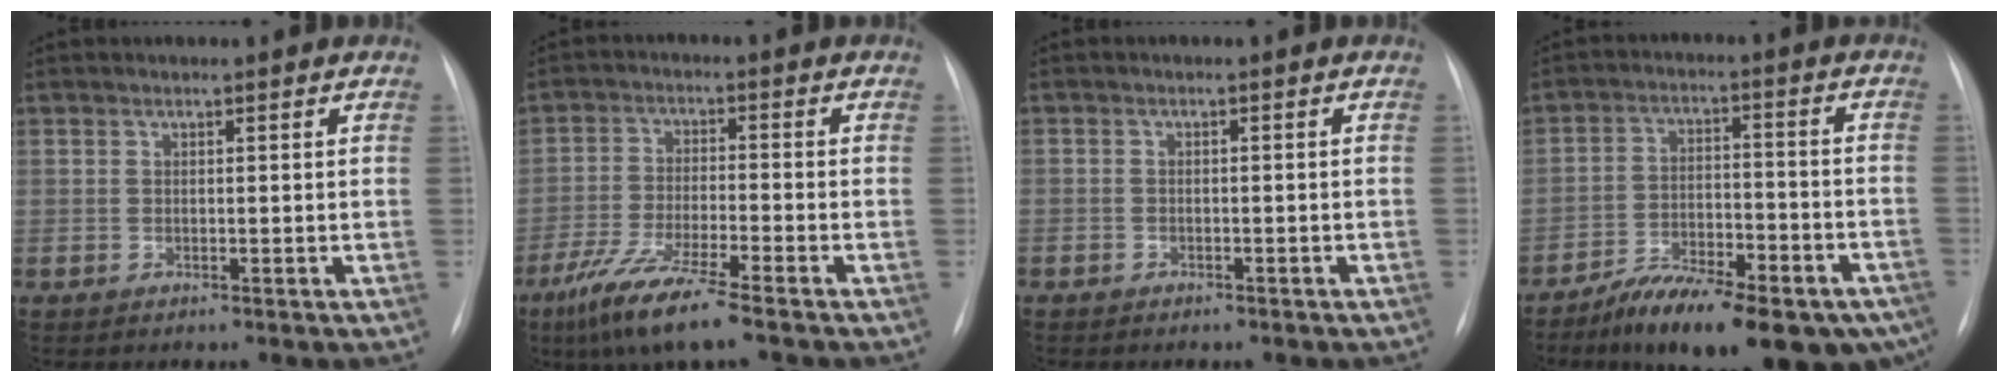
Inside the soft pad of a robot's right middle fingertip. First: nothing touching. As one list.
[{"total": 9.3, "force": [-6.4, 0.1, 6.7], "torque": [-0.140, -0.030, -0.122]}, {"total": 2.2, "force": [-1.7, 1.1, 0.7], "torque": [-0.016, 0.002, -0.018]}, {"total": 19.5, "force": [-13.8, 6.4, 12.1], "torque": [-0.127, 0.022, -0.207]}]